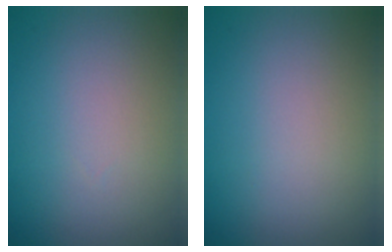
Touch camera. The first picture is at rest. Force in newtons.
{"total": 0.0}